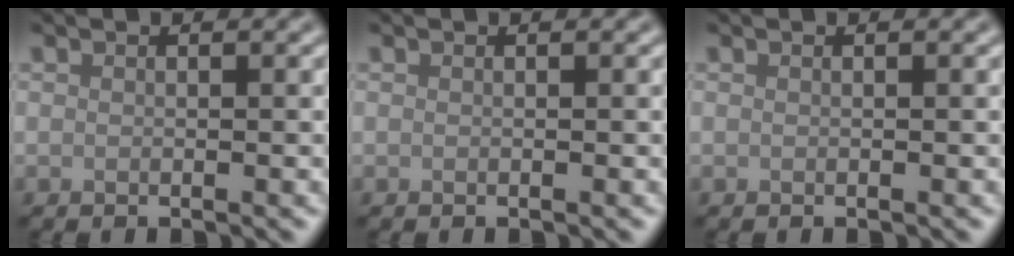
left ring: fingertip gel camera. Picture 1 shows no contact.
{"total": 0.0}
{"total": 0.0}